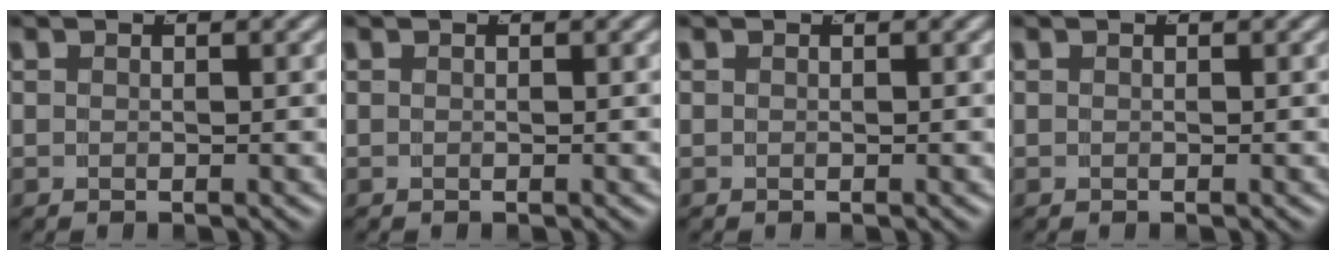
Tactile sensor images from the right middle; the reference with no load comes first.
{"total": 0.0}
{"total": 0.0}
{"total": 0.0}